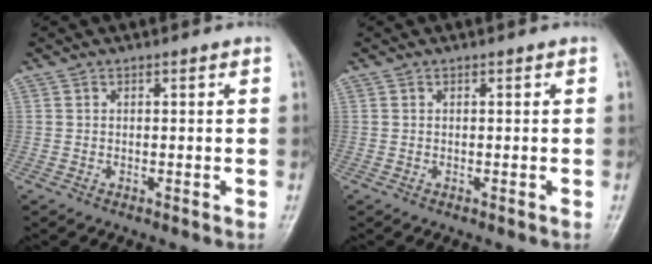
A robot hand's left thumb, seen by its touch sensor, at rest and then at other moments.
{"total": 0.0}